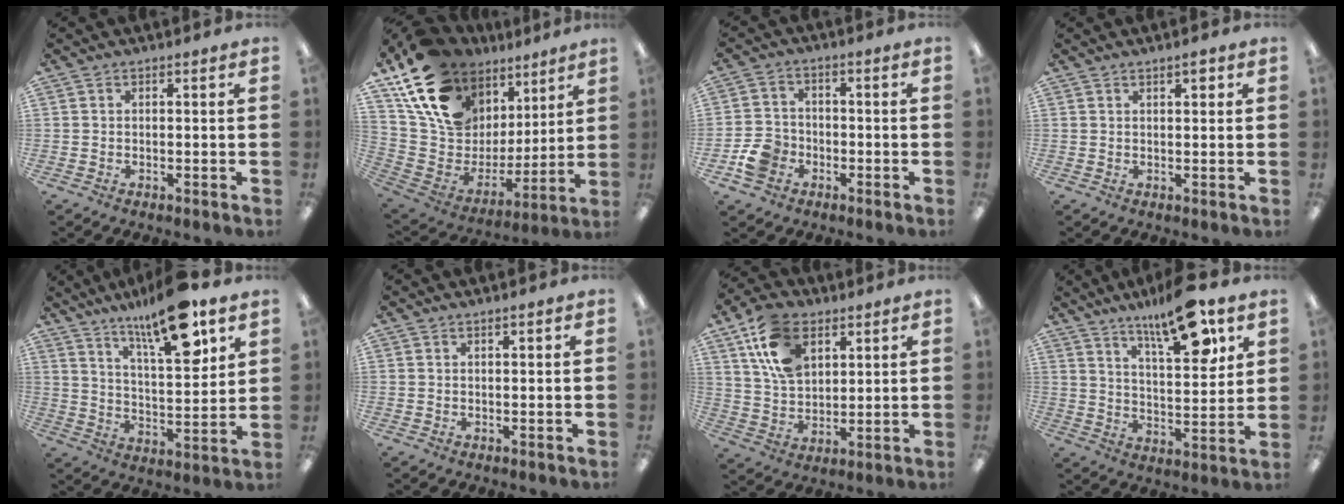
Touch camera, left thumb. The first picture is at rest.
{"total": 19.4, "force": [12.6, 12.5, 7.9], "torque": [-0.159, -0.074, 0.247]}
{"total": 7.0, "force": [-3.1, 5.6, 2.8], "torque": [-0.069, 0.016, -0.057]}
{"total": 2.2, "force": [1.3, 0.6, 1.6], "torque": [-0.017, -0.004, 0.018]}
{"total": 17.5, "force": [12.2, 4.9, 11.6], "torque": [-0.186, -0.063, 0.196]}
{"total": 0.9, "force": [0.6, 0.1, 0.6], "torque": [-0.012, 0.001, 0.011]}
{"total": 13.9, "force": [6.6, 9.0, 8.2], "torque": [-0.159, -0.004, 0.125]}
{"total": 16.2, "force": [11.1, 5.0, 10.7], "torque": [-0.160, -0.058, 0.179]}